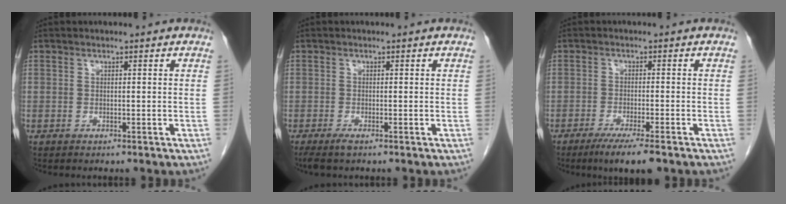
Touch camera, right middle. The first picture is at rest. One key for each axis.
{"total": 1.6, "fx": -1.1, "fy": 0.1, "fz": 1.1, "tx": -0.026, "ty": -0.007, "tz": -0.022}
{"total": 6.2, "fx": -4.3, "fy": 0.3, "fz": 4.5, "tx": -0.071, "ty": -0.015, "tz": -0.067}